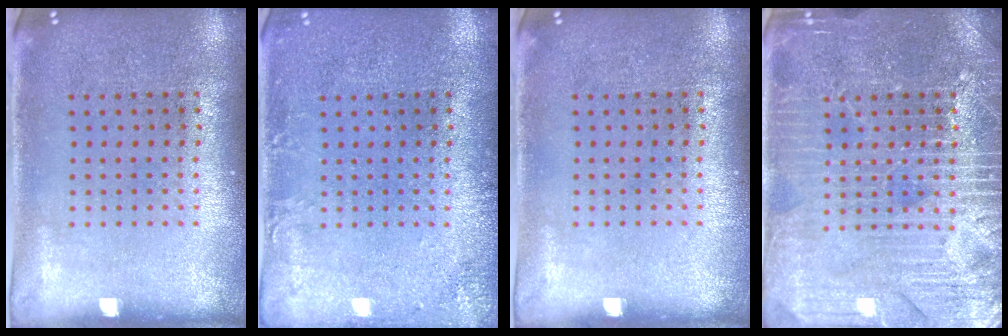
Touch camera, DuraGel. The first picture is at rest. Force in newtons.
{"total": 1.7, "press": 1.7, "slide": 0.3}
{"total": 0.0}
{"total": 4.0, "press": 4.0, "slide": 0.4}